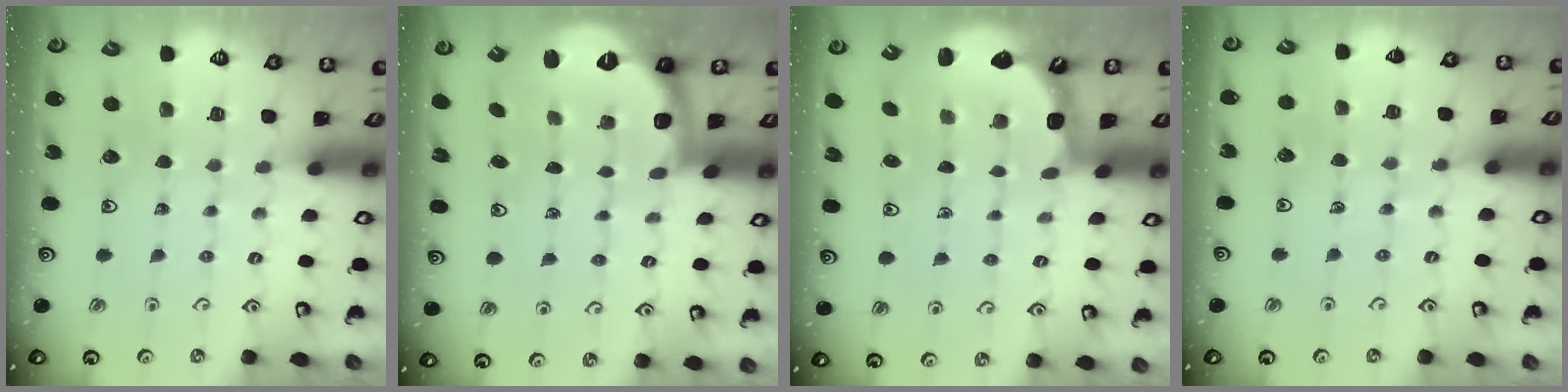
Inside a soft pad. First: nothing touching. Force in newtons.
{"total": 2.4, "press": 1.8, "slide": 1.6}
{"total": 2.5, "press": 2.1, "slide": 1.3}
{"total": 5.1, "press": 5.0, "slide": 1.2}